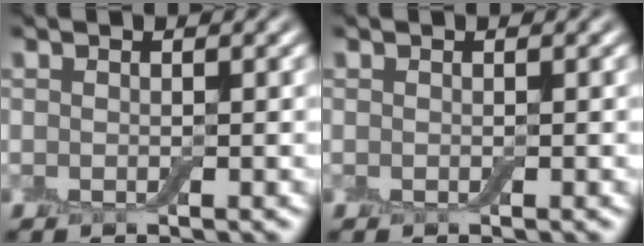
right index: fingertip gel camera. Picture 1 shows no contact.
{"total": 0.0}